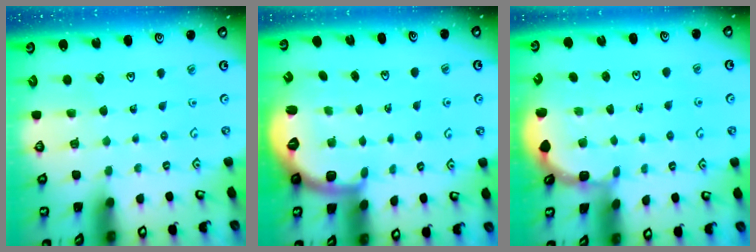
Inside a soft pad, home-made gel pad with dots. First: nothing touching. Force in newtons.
{"total": 2.0, "press": 1.5, "slide": 1.3}
{"total": 1.7, "press": 1.7, "slide": 0.2}